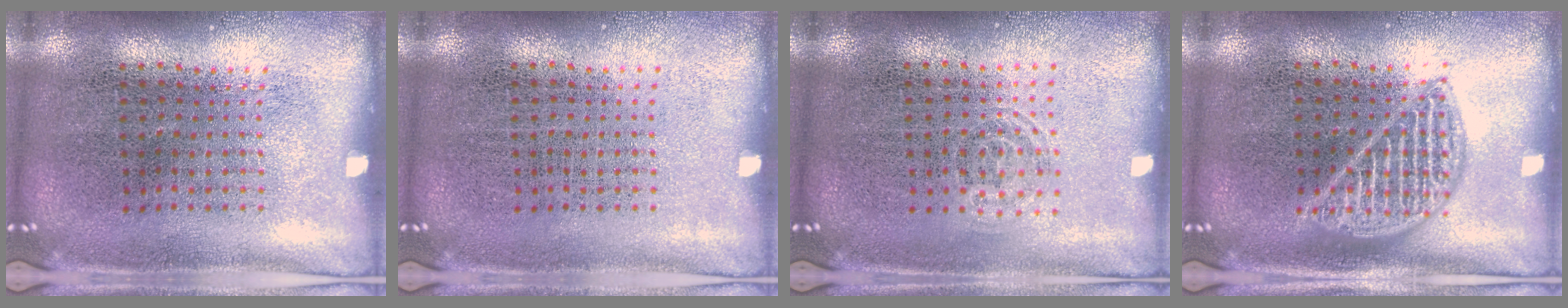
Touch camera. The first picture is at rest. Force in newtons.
{"total": 0.0}
{"total": 0.8, "press": 0.6, "slide": 0.5}
{"total": 2.1, "press": 2.1, "slide": 0.2}